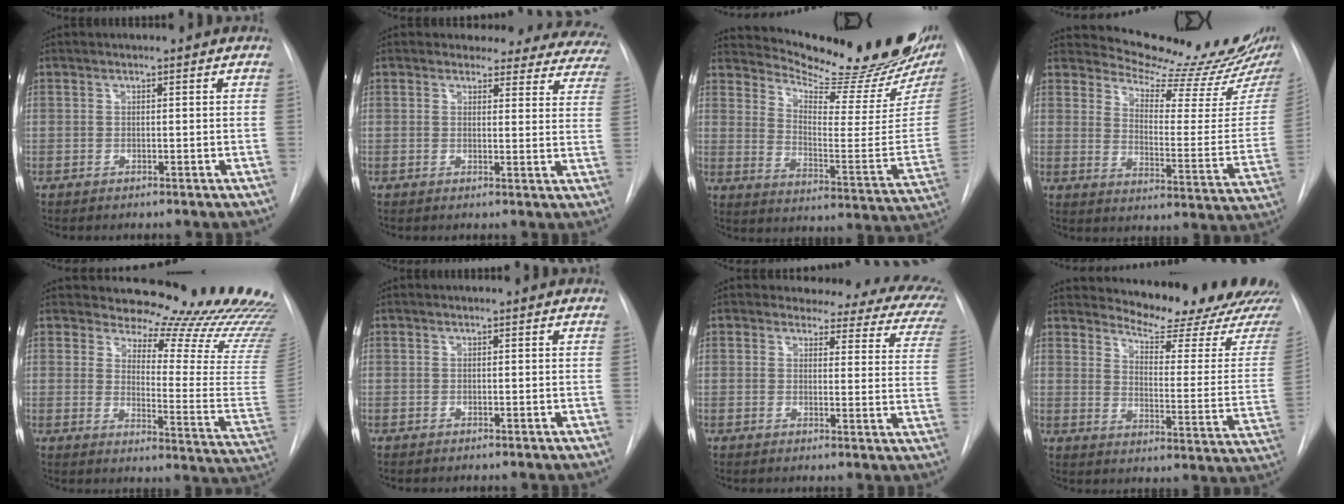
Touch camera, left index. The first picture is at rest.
{"total": 15.7, "force": [14.4, 5.9, 2.2], "torque": [0.002, -0.057, 0.128]}
{"total": 22.0, "force": [19.5, 1.7, 10.1], "torque": [-0.155, -0.109, 0.255]}
{"total": 16.3, "force": [15.5, 0.2, 5.2], "torque": [-0.076, -0.114, 0.194]}
{"total": 22.4, "force": [21.0, 3.9, 6.4], "torque": [-0.073, -0.152, 0.228]}
{"total": 0.0}
{"total": 14.4, "force": [12.6, 5.5, 4.4], "torque": [-0.018, -0.052, 0.102]}
{"total": 17.5, "force": [16.8, 1.2, 4.7], "torque": [-0.063, -0.117, 0.198]}